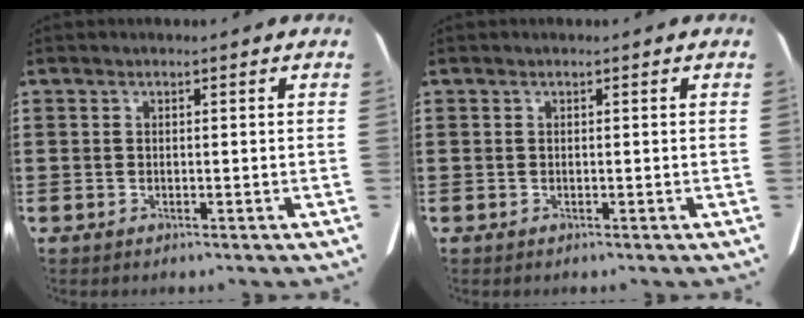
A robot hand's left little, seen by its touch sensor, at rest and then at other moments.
{"total": 0.0}